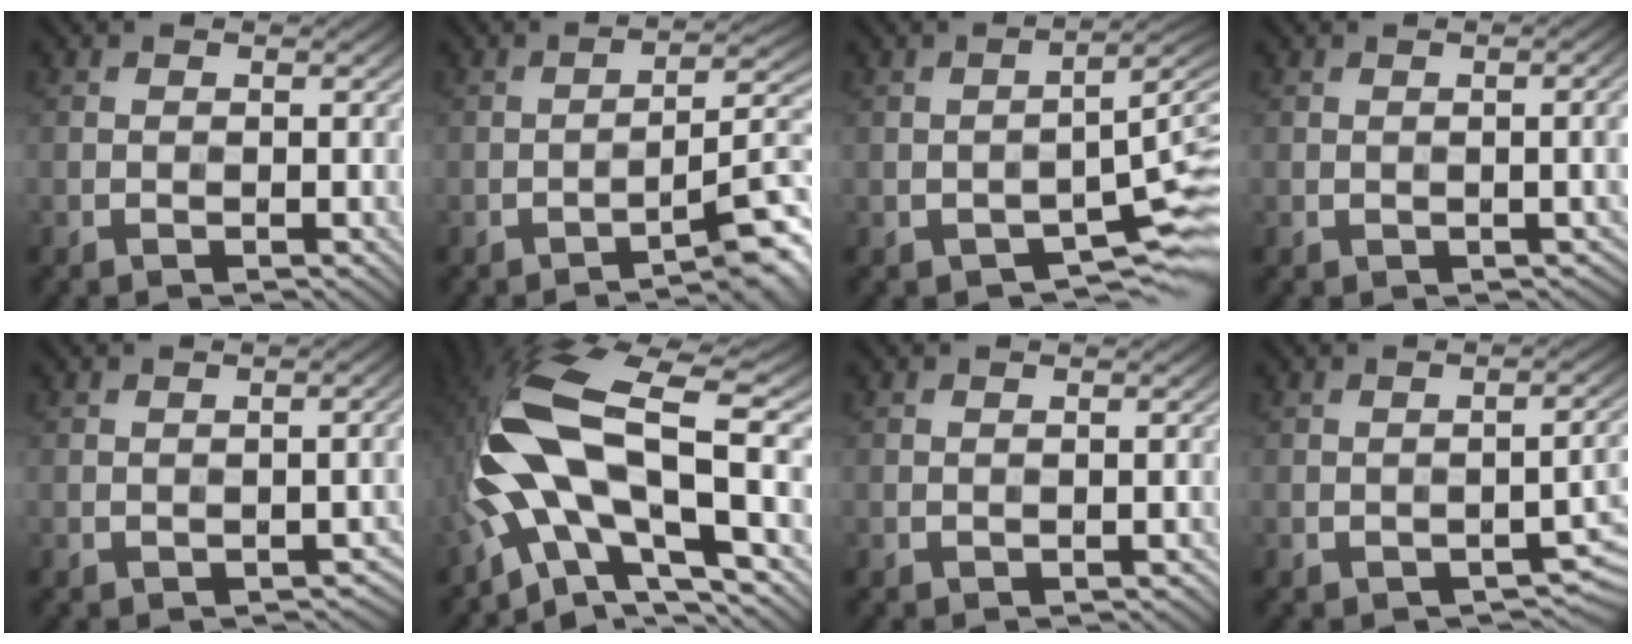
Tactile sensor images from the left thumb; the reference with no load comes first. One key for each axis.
{"total": 5.7, "fx": -3.4, "fy": 0.6, "fz": 4.5, "tx": -0.062, "ty": 0.020, "tz": -0.058}
{"total": 5.0, "fx": -2.5, "fy": 1.5, "fz": 4.0, "tx": -0.052, "ty": -0.002, "tz": -0.038}
{"total": 2.5, "fx": -0.4, "fy": 0.9, "fz": 2.4, "tx": -0.025, "ty": 0.000, "tz": 0.007}
{"total": 2.6, "fx": -0.8, "fy": 1.4, "fz": 2.0, "tx": -0.023, "ty": -0.006, "tz": -0.001}
{"total": 17.2, "fx": -2.0, "fy": 6.5, "fz": 15.8, "tx": -0.329, "ty": 0.004, "tz": -0.047}
{"total": 0.0}
{"total": 3.2, "fx": -1.4, "fy": 1.3, "fz": 2.5, "tx": -0.032, "ty": 0.005, "tz": -0.014}